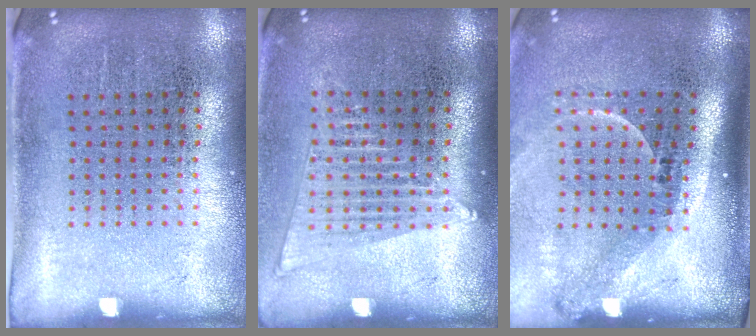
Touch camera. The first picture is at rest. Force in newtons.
{"total": 1.5, "press": 1.4, "slide": 0.7}
{"total": 2.3, "press": 1.5, "slide": 1.7}